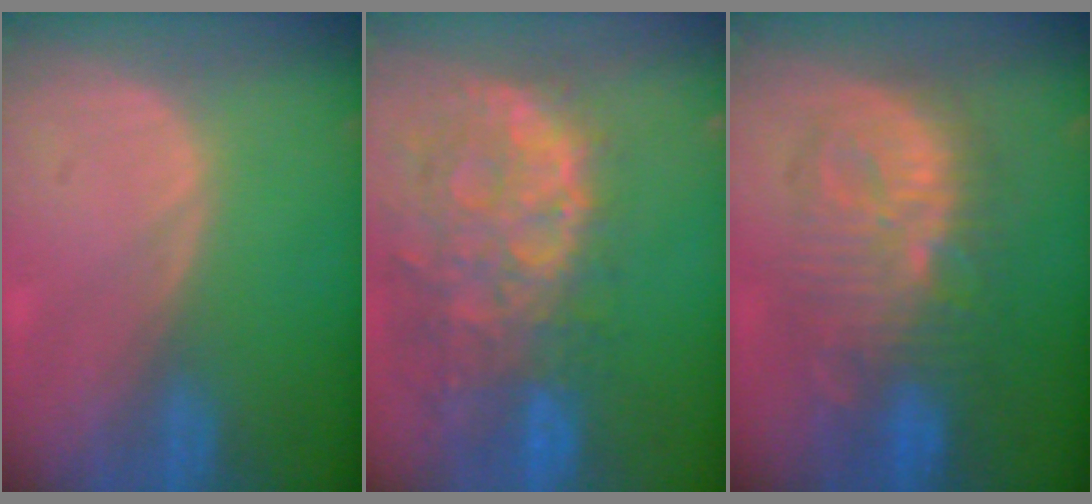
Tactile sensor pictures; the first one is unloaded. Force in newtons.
{"total": 13.6, "press": 11.0, "slide": 7.9}
{"total": 10.3, "press": 10.3, "slide": 0.4}